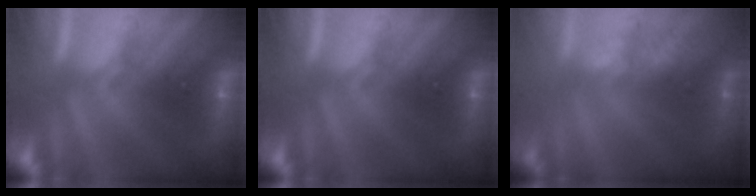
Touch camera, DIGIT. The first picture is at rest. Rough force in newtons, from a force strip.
{"total": 0.0}
{"total": 2.6}